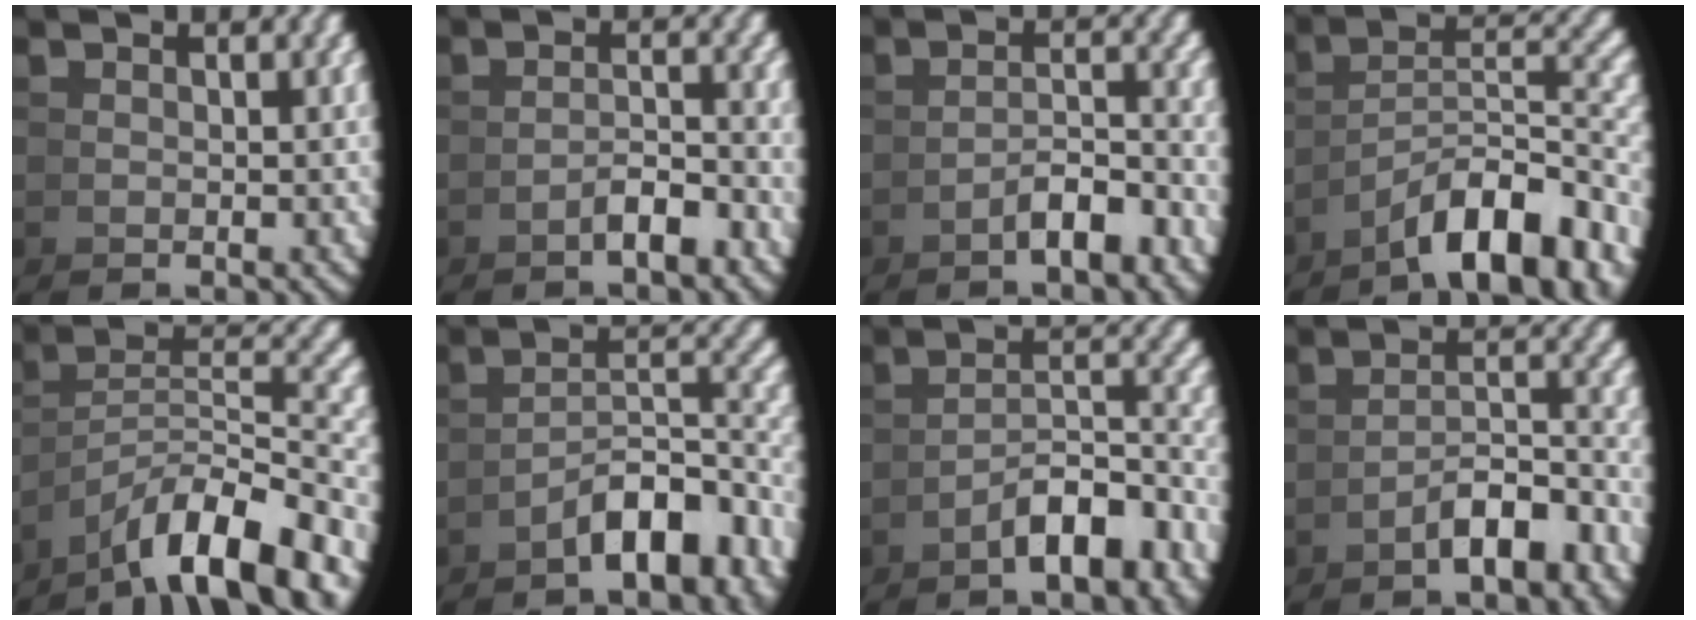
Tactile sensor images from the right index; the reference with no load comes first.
{"total": 2.1, "force": [-1.5, -0.3, 1.5], "torque": [-0.010, 0.009, -0.030]}
{"total": 2.8, "force": [-1.8, 0.1, 2.1], "torque": [-0.016, 0.006, -0.034]}
{"total": 8.1, "force": [-3.2, 3.6, 6.5], "torque": [-0.084, -0.016, -0.038]}
{"total": 9.2, "force": [-3.3, 4.8, 7.2], "torque": [-0.107, -0.032, -0.029]}
{"total": 5.9, "force": [-3.1, 2.1, 4.5], "torque": [-0.051, -0.003, -0.047]}
{"total": 4.7, "force": [-2.6, 1.3, 3.6], "torque": [-0.039, 0.002, -0.039]}
{"total": 3.8, "force": [-2.3, 0.7, 3.0], "torque": [-0.028, 0.002, -0.034]}